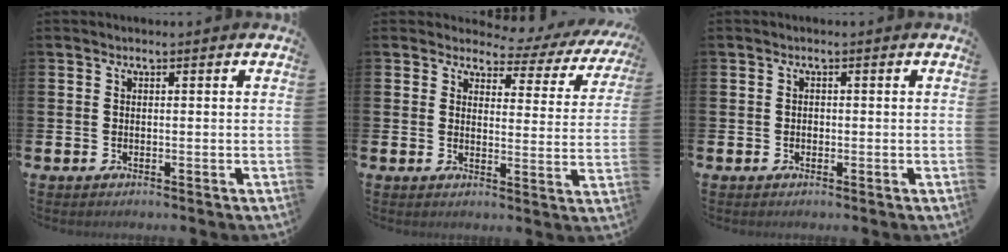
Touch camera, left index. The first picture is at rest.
{"total": 3.1, "force": [2.4, 1.8, 0.7], "torque": [-0.020, -0.029, 0.029]}
{"total": 0.7, "force": [-0.2, 0.6, 0.2], "torque": [-0.004, 0.004, -0.005]}